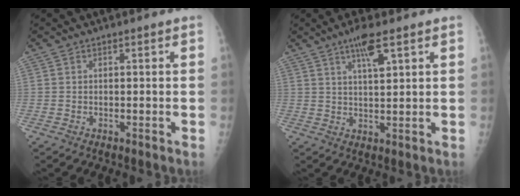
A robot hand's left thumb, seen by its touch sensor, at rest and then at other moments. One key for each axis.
{"total": 5.6, "fx": 3.2, "fy": 1.0, "fz": 4.5, "tx": -0.078, "ty": -0.012, "tz": 0.057}